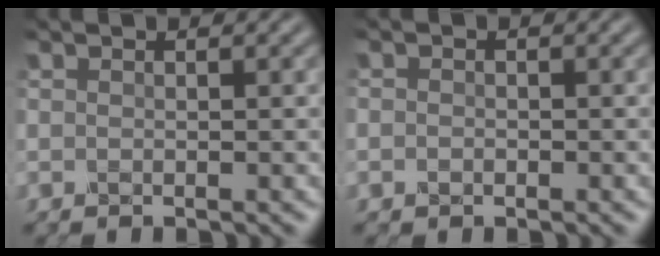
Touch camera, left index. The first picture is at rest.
{"total": 0.8, "force": [-0.3, 0.7, 0.2], "torque": [-0.004, 0.002, -0.009]}